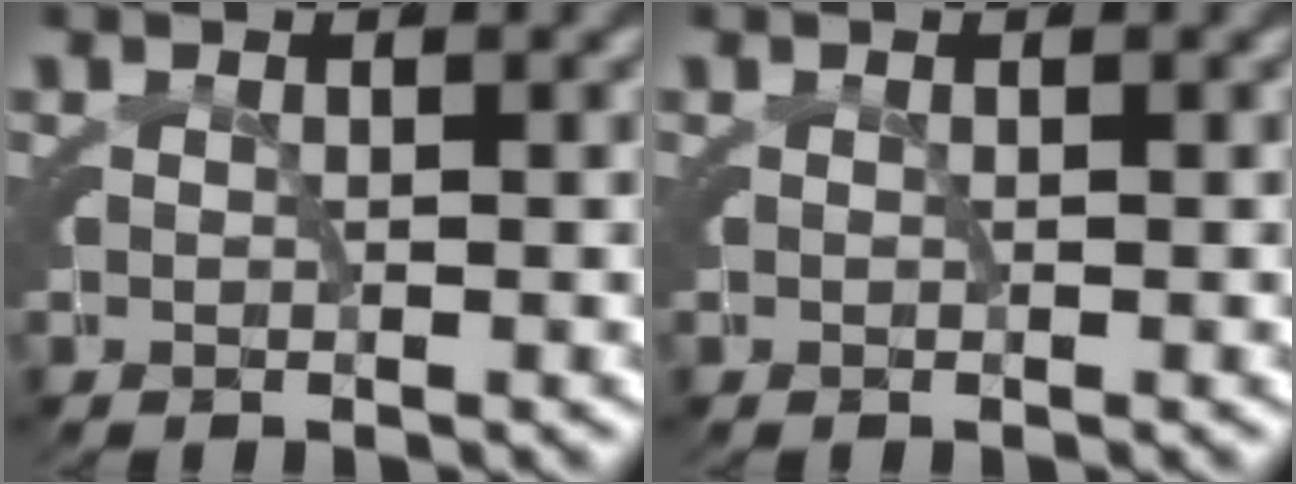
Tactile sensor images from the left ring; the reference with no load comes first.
{"total": 0.0}